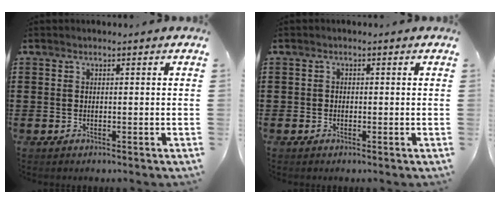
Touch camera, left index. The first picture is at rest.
{"total": 0.6, "force": [-0.2, 0.6, 0.1], "torque": [-0.004, 0.003, -0.005]}